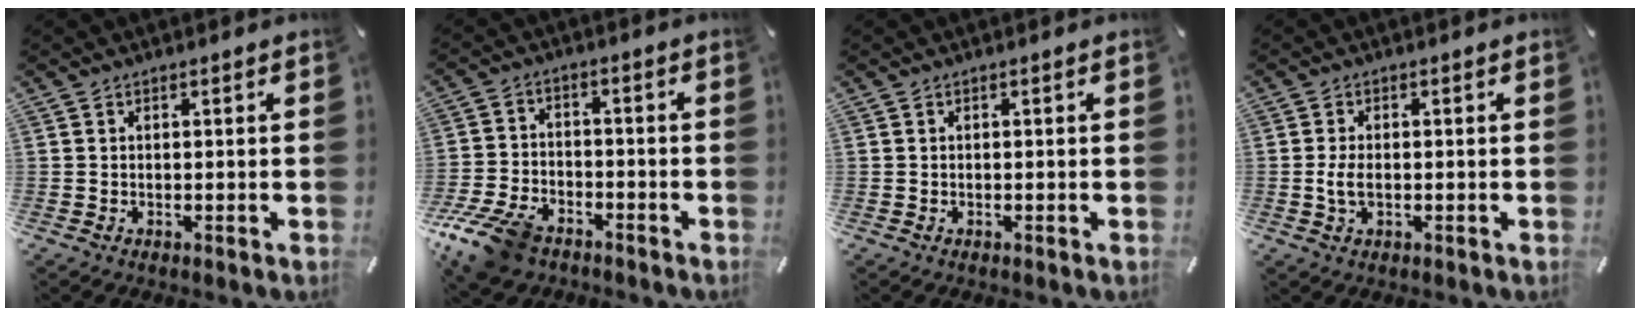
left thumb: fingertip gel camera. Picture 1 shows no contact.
{"total": 11.0, "force": [-7.3, 6.2, 5.2], "torque": [-0.111, 0.039, -0.138]}
{"total": 0.0}
{"total": 3.6, "force": [-0.4, 2.0, 3.0], "torque": [-0.068, -0.001, -0.010]}